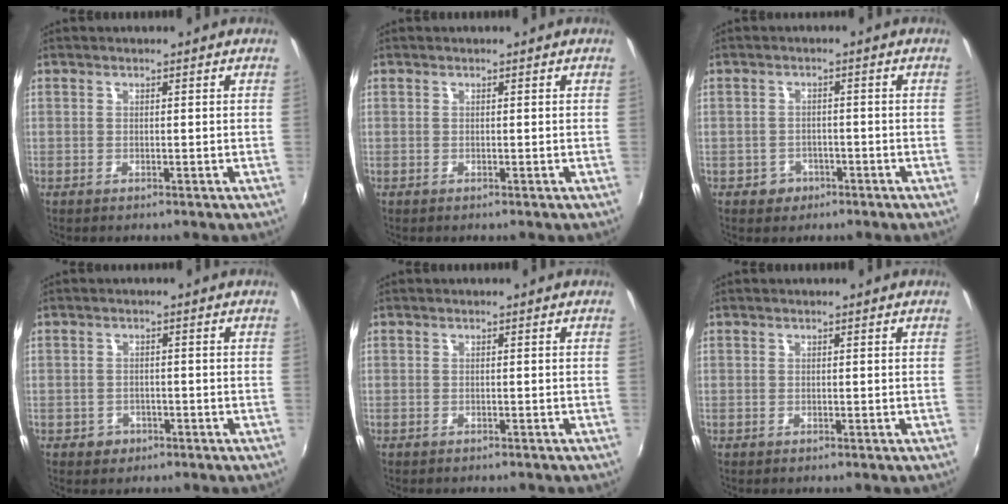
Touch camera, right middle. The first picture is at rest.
{"total": 0.0}
{"total": 3.5, "force": [-1.8, 2.9, 0.5], "torque": [-0.017, 0.004, -0.026]}
{"total": 2.6, "force": [-1.3, 2.2, 0.5], "torque": [-0.014, 0.000, -0.019]}
{"total": 1.2, "force": [-1.1, 0.4, 0.3], "torque": [-0.009, -0.006, -0.015]}
{"total": 0.0}